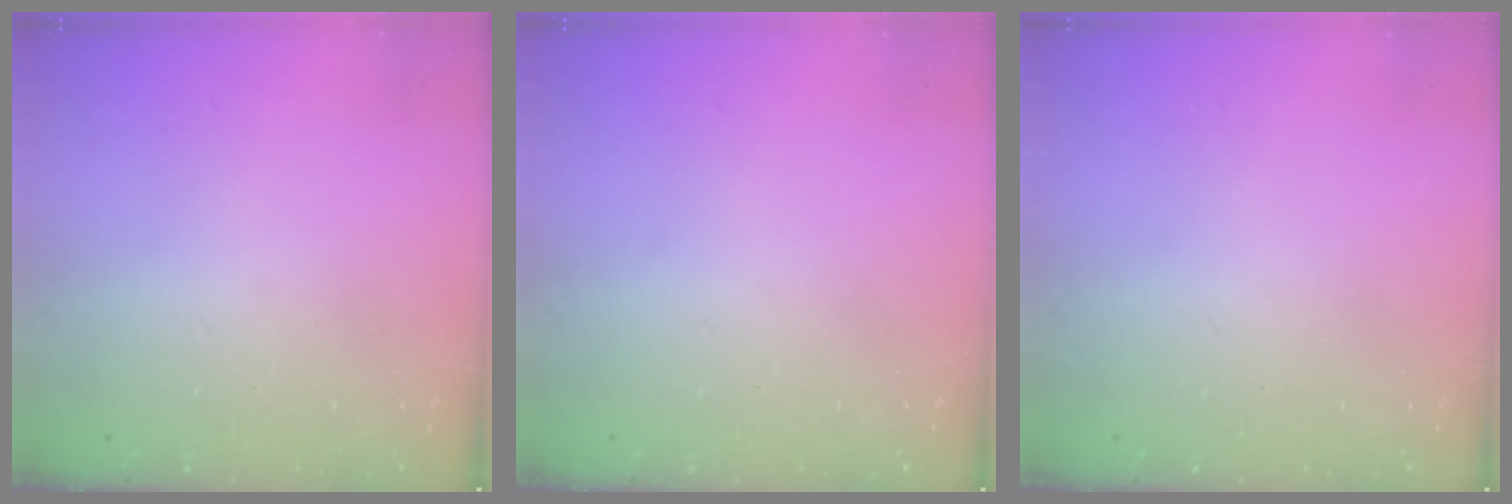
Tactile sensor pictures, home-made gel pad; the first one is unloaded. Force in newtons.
{"total": 0.0}
{"total": 0.0}